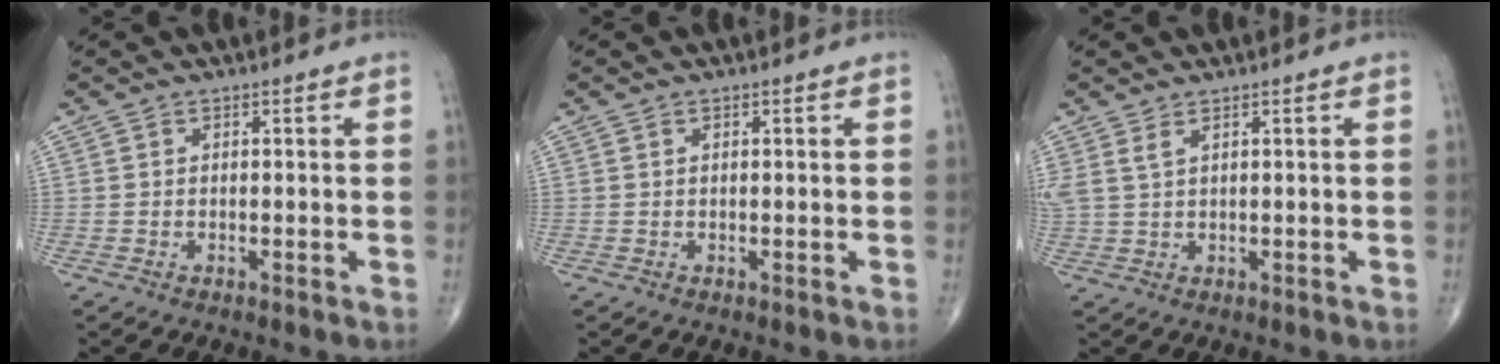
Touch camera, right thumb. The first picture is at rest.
{"total": 0.0}
{"total": 2.6, "force": [1.5, 0.8, 1.9], "torque": [-0.051, 0.008, 0.042]}